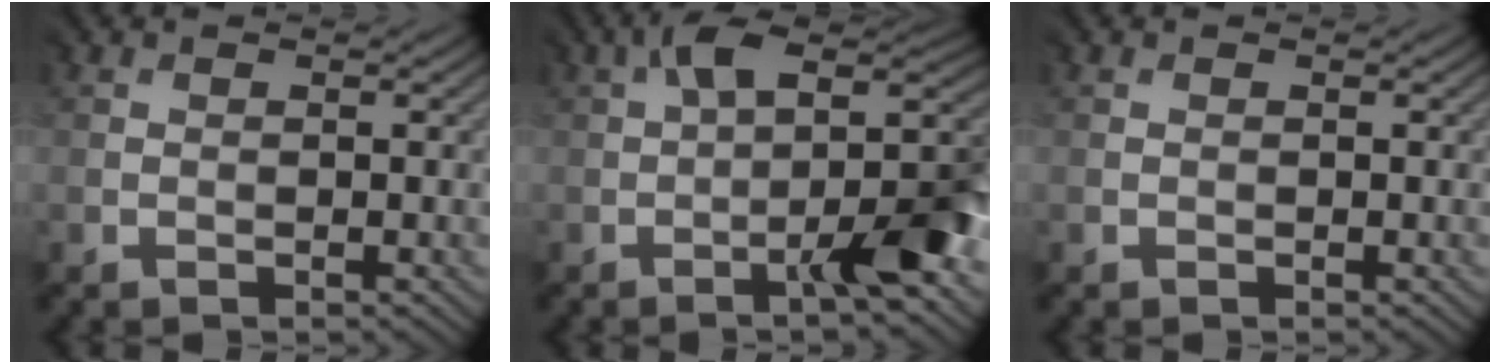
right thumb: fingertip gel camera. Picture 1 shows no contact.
{"total": 10.4, "force": [-3.0, 2.8, 9.5], "torque": [-0.146, 0.014, -0.048]}
{"total": 0.0}